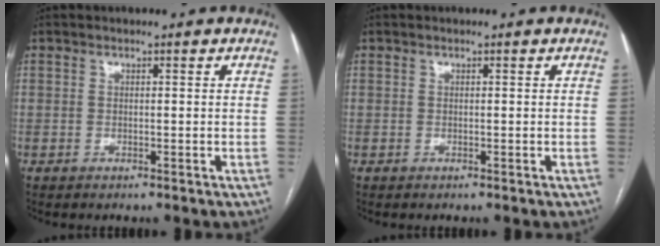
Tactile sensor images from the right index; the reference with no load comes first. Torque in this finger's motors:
{"motor_torque": [0.00, 0.00, 0.03, 0.00]}